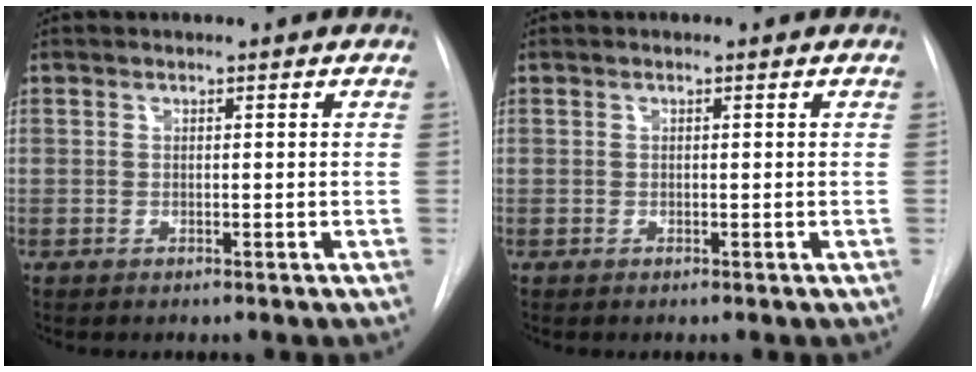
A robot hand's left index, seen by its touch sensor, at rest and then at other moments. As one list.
[{"total": 0.0}]